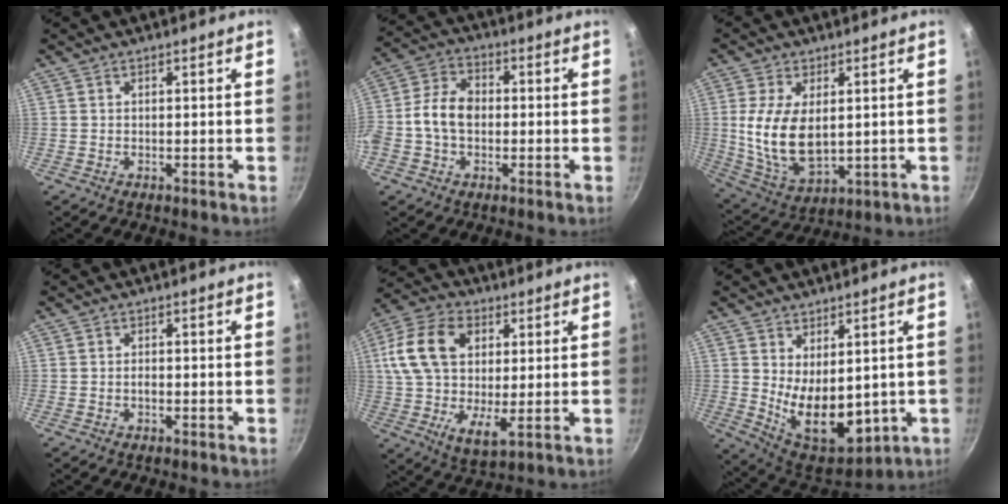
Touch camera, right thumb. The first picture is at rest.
{"total": 9.1, "force": [-0.8, 6.5, 6.3], "torque": [-0.102, 0.026, -0.030]}
{"total": 13.4, "force": [1.4, 7.5, 11.1], "torque": [-0.212, -0.020, 0.041]}
{"total": 1.0, "force": [-0.3, 0.6, 0.7], "torque": [-0.012, 0.004, -0.007]}
{"total": 17.2, "force": [4.4, 10.5, 12.9], "torque": [-0.226, -0.006, 0.068]}
{"total": 12.9, "force": [0.8, 7.4, 10.5], "torque": [-0.134, -0.040, 0.043]}